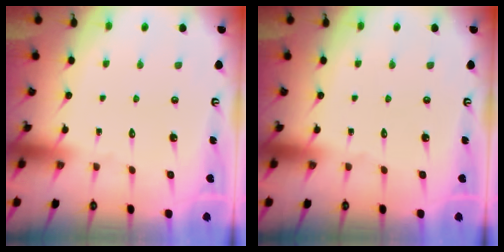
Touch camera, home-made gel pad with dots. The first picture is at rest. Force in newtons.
{"total": 0.0}